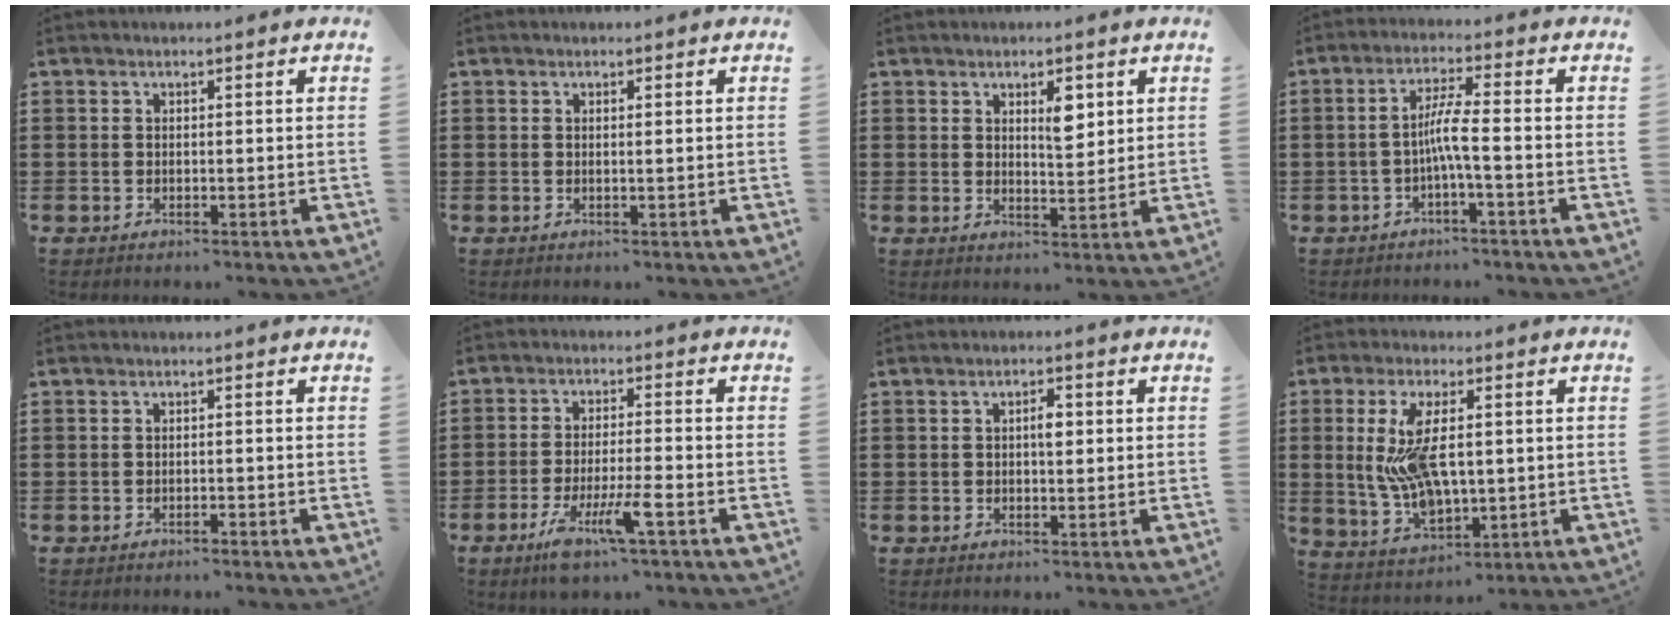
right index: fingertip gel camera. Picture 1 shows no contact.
{"total": 0.5, "force": [0.1, -0.2, 0.5], "torque": [-0.007, -0.002, 0.002]}
{"total": 4.2, "force": [2.0, 1.7, 3.2], "torque": [-0.046, -0.001, 0.028]}
{"total": 5.0, "force": [-1.4, 0.0, 4.8], "torque": [-0.088, -0.003, -0.029]}
{"total": 0.8, "force": [-0.8, 0.0, 0.2], "torque": [-0.007, -0.003, -0.015]}
{"total": 6.8, "force": [-4.1, 0.5, 5.5], "torque": [-0.113, -0.019, -0.076]}
{"total": 2.2, "force": [0.2, 0.8, 2.1], "torque": [-0.033, 0.001, 0.000]}
{"total": 8.0, "force": [0.7, 2.7, 7.5], "torque": [-0.170, -0.006, 0.005]}